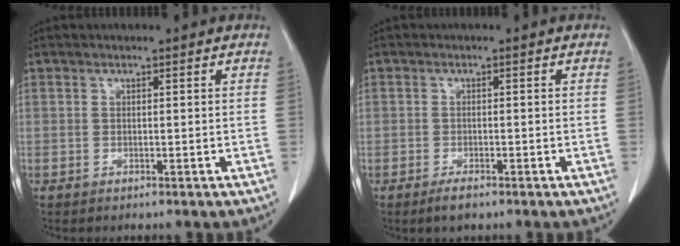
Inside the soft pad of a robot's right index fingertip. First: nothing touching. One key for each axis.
{"total": 2.1, "fx": -1.6, "fy": 0.8, "fz": 1.1, "tx": -0.022, "ty": -0.001, "tz": -0.025}